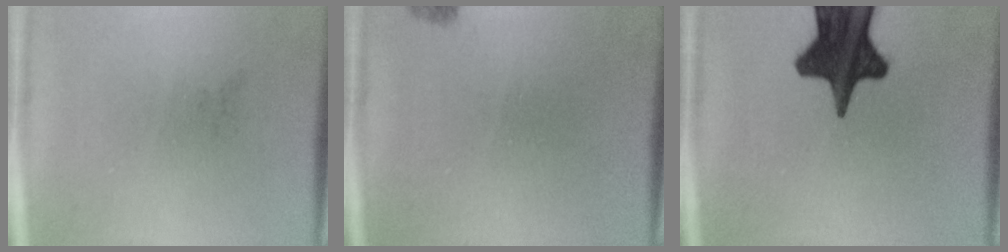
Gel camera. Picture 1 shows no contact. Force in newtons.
{"total": 1.4}
{"total": 17.1}